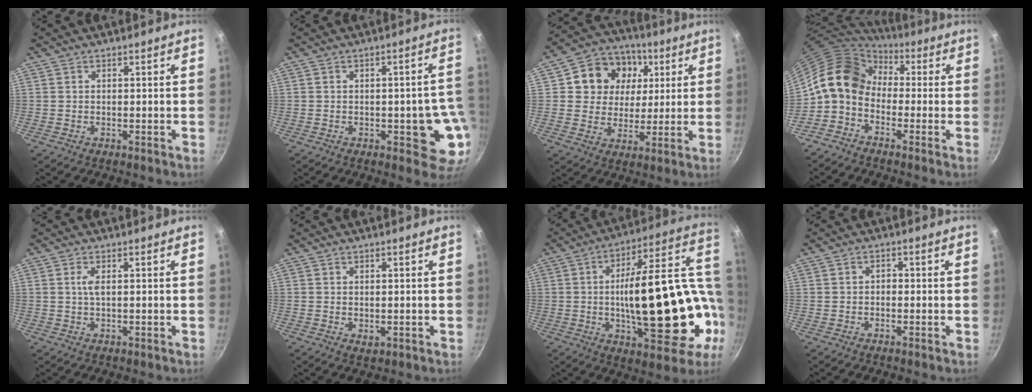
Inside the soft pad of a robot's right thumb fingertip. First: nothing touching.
{"total": 9.0, "force": [-2.0, 4.2, 7.7], "torque": [-0.036, 0.009, -0.024]}
{"total": 13.9, "force": [4.0, 12.0, 5.8], "torque": [-0.075, 0.004, 0.056]}
{"total": 11.4, "force": [0.0, 8.8, 7.2], "torque": [-0.103, 0.039, -0.024]}
{"total": 1.9, "force": [0.4, 0.6, 1.8], "torque": [-0.041, 0.002, 0.010]}
{"total": 1.5, "force": [0.0, 0.9, 1.2], "torque": [-0.017, -0.003, 0.002]}
{"total": 28.9, "force": [-2.4, 12.2, 26.1], "torque": [-0.361, 0.026, -0.015]}
{"total": 1.3, "force": [-0.3, 0.9, 0.8], "torque": [-0.012, 0.007, -0.007]}